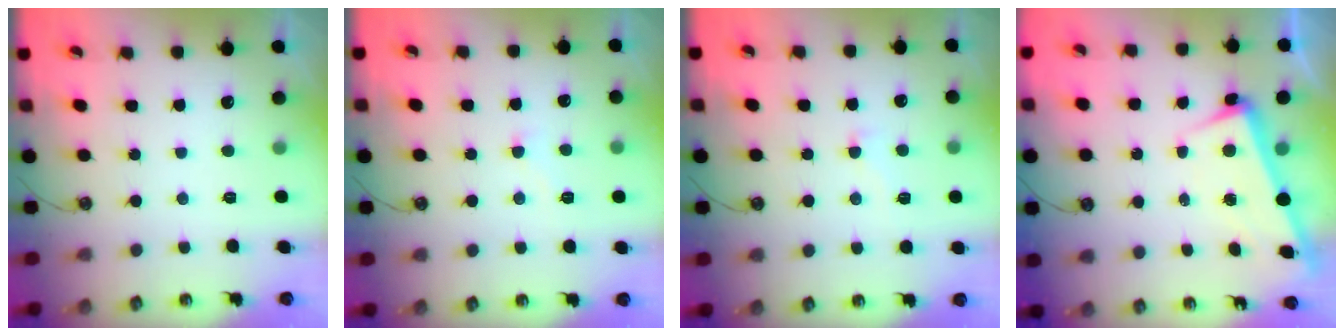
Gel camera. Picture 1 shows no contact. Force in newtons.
{"total": 2.6, "press": 2.6, "slide": 0.5}
{"total": 2.7, "press": 2.7, "slide": 0.7}
{"total": 3.3, "press": 3.1, "slide": 1.1}